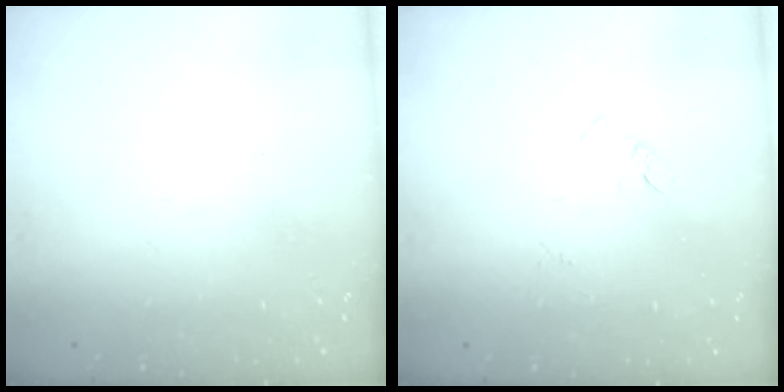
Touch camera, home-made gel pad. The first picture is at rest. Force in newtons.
{"total": 6.2, "press": 6.2, "slide": 0.5}